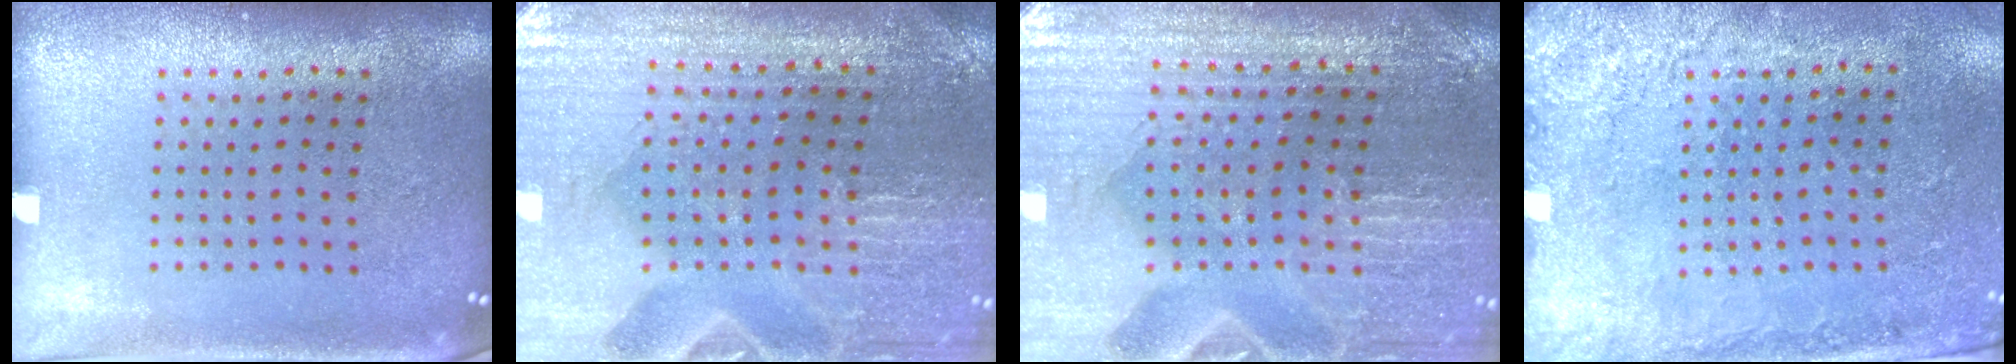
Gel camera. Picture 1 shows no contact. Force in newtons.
{"total": 1.5, "press": 1.4, "slide": 0.2}
{"total": 2.2, "press": 2.1, "slide": 0.2}
{"total": 2.7, "press": 2.2, "slide": 1.5}